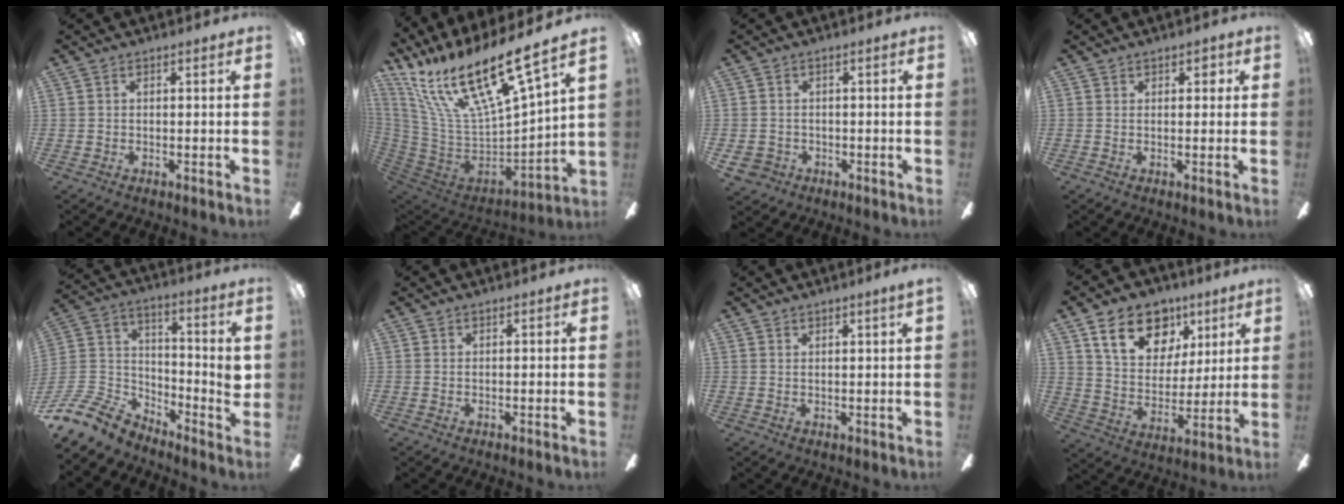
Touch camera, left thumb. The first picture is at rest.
{"total": 24.2, "force": [16.1, 7.0, 16.7], "torque": [-0.323, -0.102, 0.268]}
{"total": 3.4, "force": [-1.2, 3.1, 0.8], "torque": [-0.029, 0.008, -0.025]}
{"total": 1.7, "force": [0.7, 0.9, 1.3], "torque": [-0.010, -0.001, 0.008]}
{"total": 13.3, "force": [-9.2, 6.2, 7.3], "torque": [-0.157, 0.045, -0.171]}
{"total": 0.0}
{"total": 1.6, "force": [1.4, -0.6, 0.4], "torque": [-0.010, -0.005, 0.026]}
{"total": 18.0, "force": [9.7, 12.2, 9.0], "torque": [-0.141, -0.035, 0.178]}